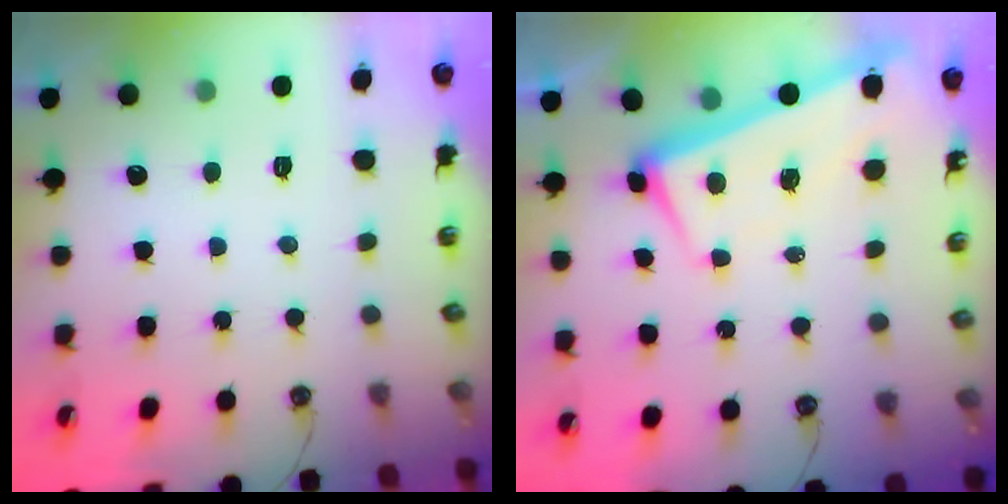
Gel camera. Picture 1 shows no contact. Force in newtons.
{"total": 1.8, "press": 0.9, "slide": 1.6}